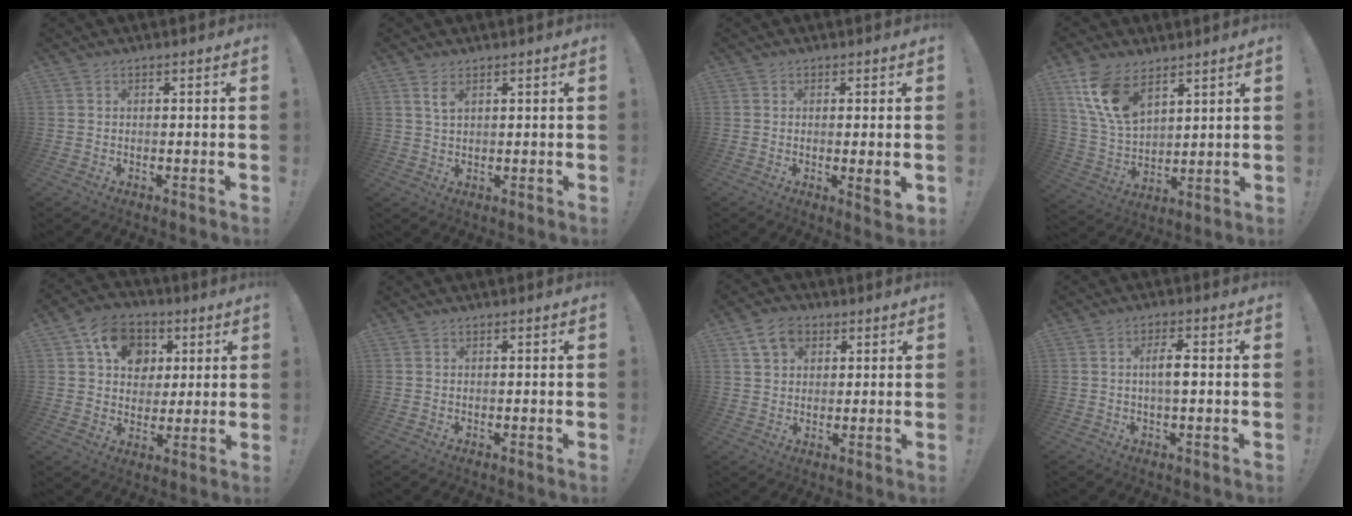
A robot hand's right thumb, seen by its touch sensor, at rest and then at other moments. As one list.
[{"total": 3.0, "force": [1.6, 1.2, 2.3], "torque": [-0.033, -0.006, 0.026]}, {"total": 4.0, "force": [-0.2, 0.2, 4.0], "torque": [-0.055, -0.012, -0.002]}, {"total": 13.6, "force": [8.0, 7.4, 8.1], "torque": [-0.173, -0.036, 0.155]}, {"total": 14.0, "force": [5.3, 11.1, 6.8], "torque": [-0.106, -0.011, 0.104]}, {"total": 0.0}, {"total": 7.4, "force": [3.8, 5.6, 3.1], "torque": [-0.046, -0.008, 0.072]}, {"total": 5.0, "force": [-0.2, 1.4, 4.8], "torque": [-0.088, 0.007, -0.007]}]